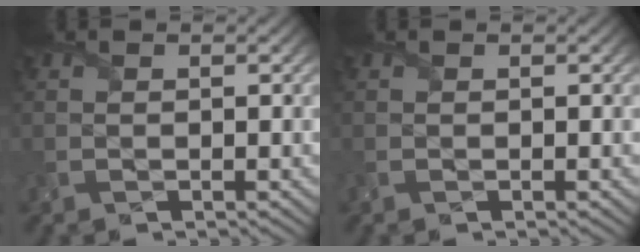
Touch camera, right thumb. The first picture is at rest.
{"total": 0.0}